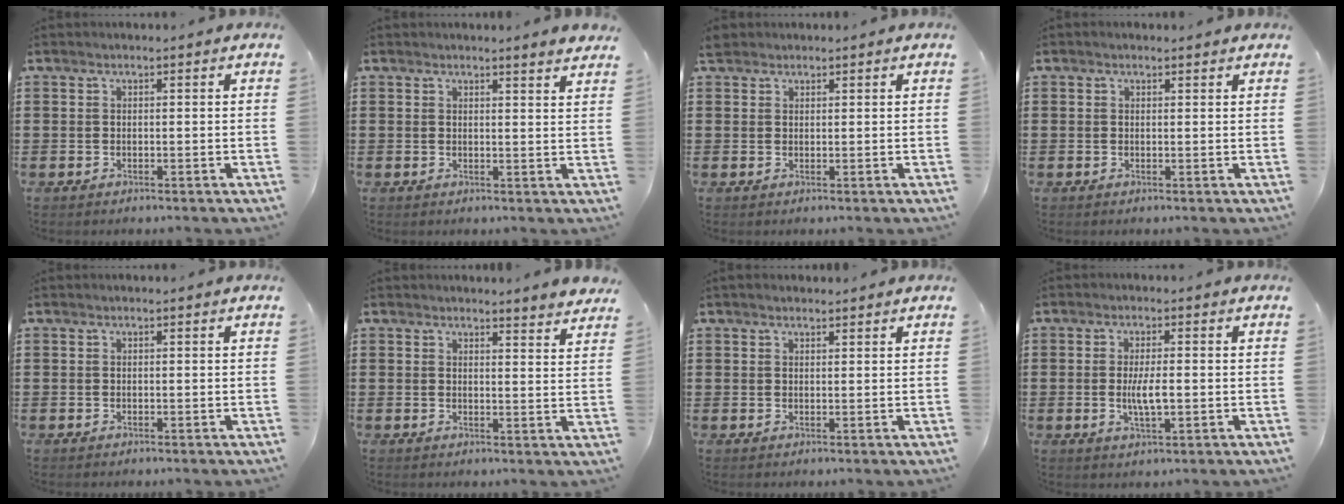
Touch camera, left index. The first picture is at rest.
{"total": 2.0, "force": [1.9, -0.4, 0.5], "torque": [-0.006, -0.008, 0.035]}
{"total": 1.7, "force": [1.4, 0.8, 0.5], "torque": [-0.014, 0.006, 0.028]}
{"total": 0.5, "force": [0.4, 0.3, 0.2], "torque": [-0.005, 0.002, 0.009]}
{"total": 0.0}
{"total": 3.0, "force": [3.0, -0.3, 0.4], "torque": [-0.009, -0.014, 0.054]}
{"total": 1.1, "force": [1.0, 0.3, 0.3], "torque": [-0.006, 0.001, 0.019]}
{"total": 4.5, "force": [-0.3, 1.2, 4.3], "torque": [-0.090, -0.005, -0.010]}